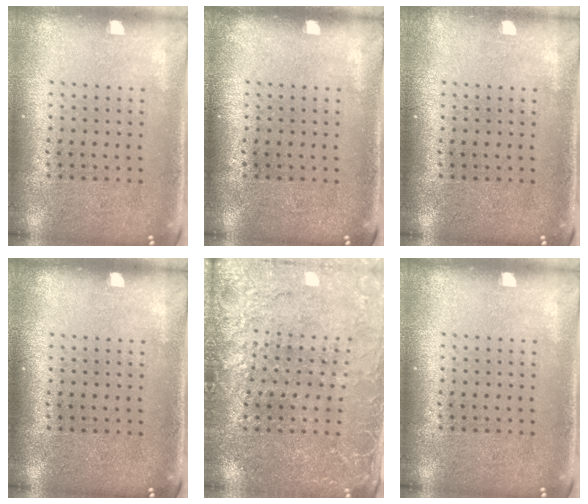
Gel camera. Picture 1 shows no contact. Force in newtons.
{"total": 0.0}
{"total": 0.5, "press": 0.5, "slide": 0.1}
{"total": 0.0}
{"total": 2.9, "press": 2.8, "slide": 0.4}
{"total": 0.0}